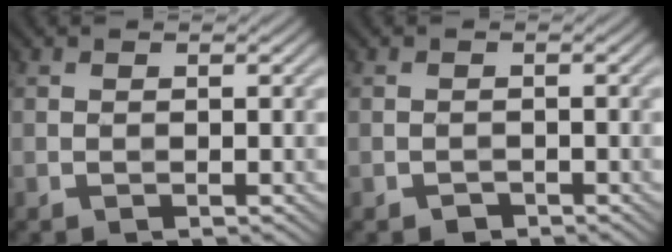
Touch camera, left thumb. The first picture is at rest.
{"total": 1.0, "force": [-0.7, 0.7, 0.2], "torque": [0.000, -0.002, -0.015]}